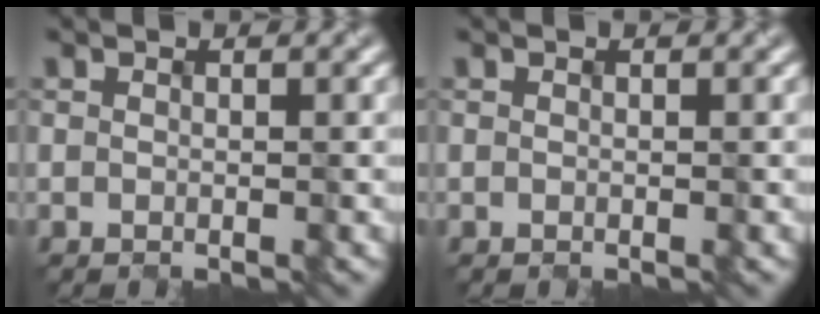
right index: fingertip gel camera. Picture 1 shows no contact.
{"total": 0.0}